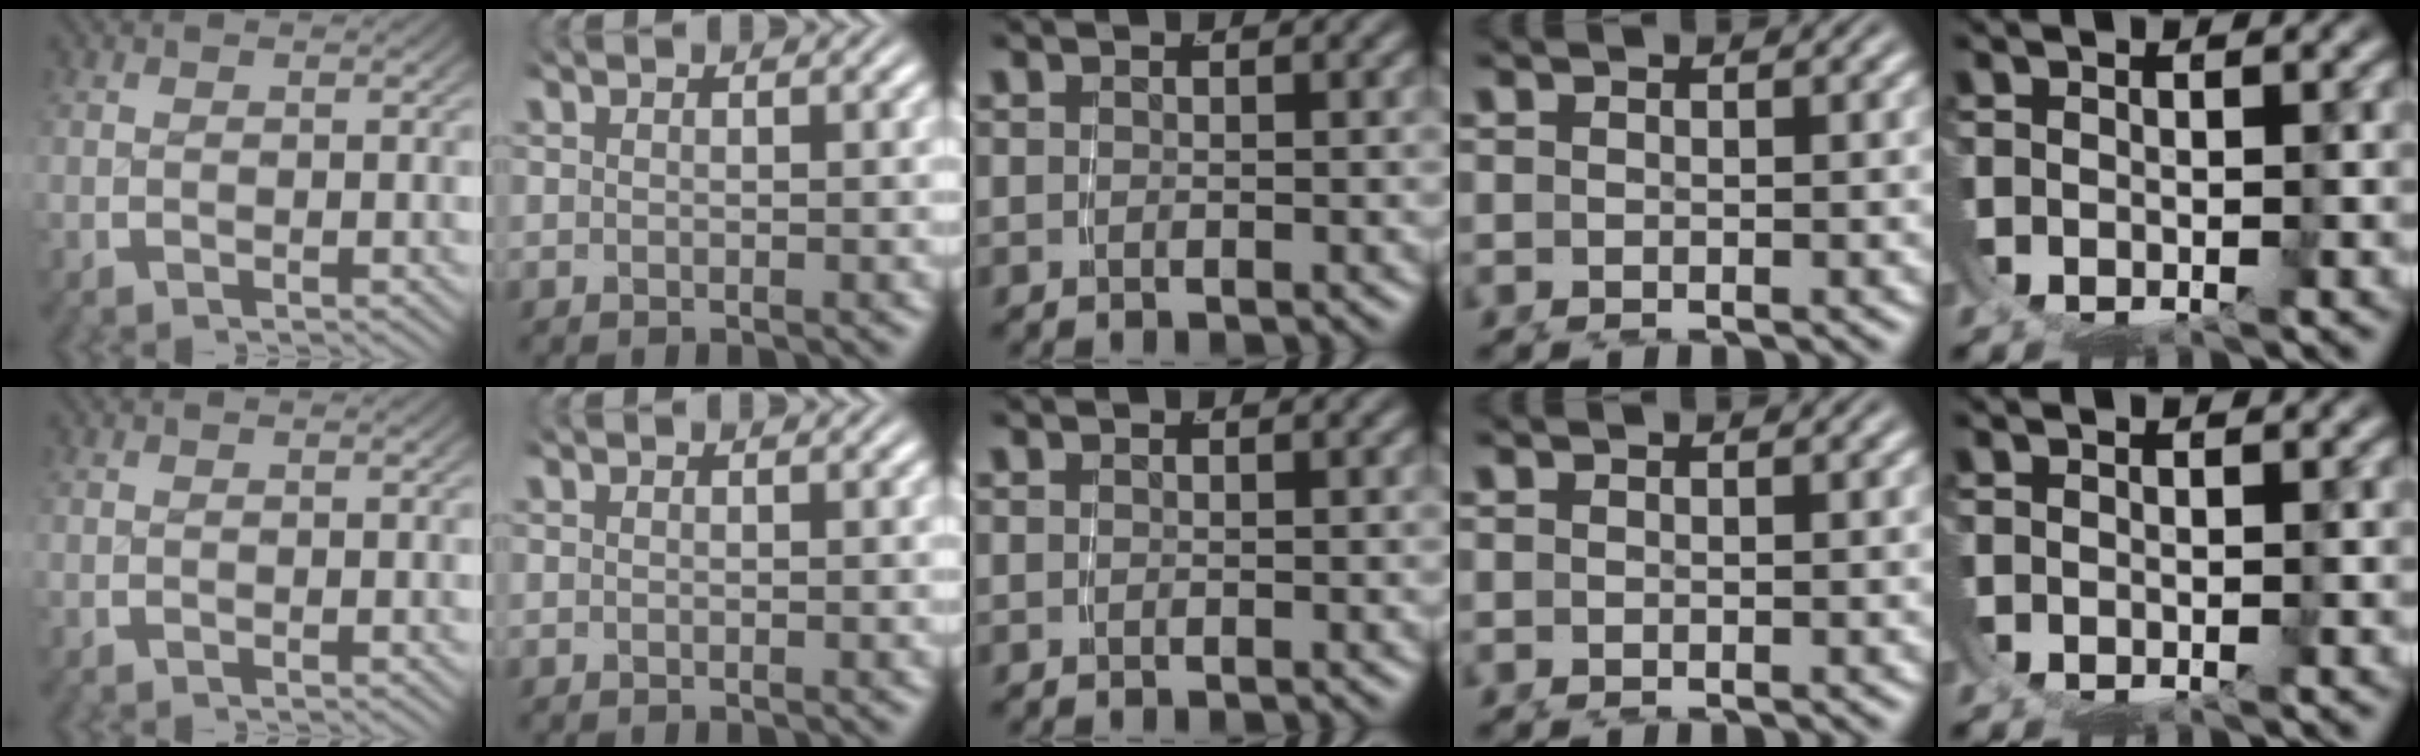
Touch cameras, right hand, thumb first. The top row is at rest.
{}